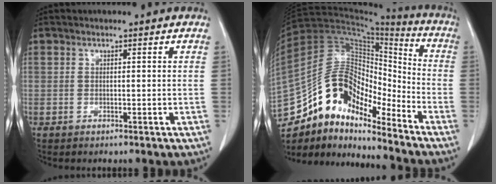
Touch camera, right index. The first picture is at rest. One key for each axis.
{"total": 16.0, "fx": -12.3, "fy": 6.2, "fz": 8.0, "tx": -0.136, "ty": 0.069, "tz": -0.223}